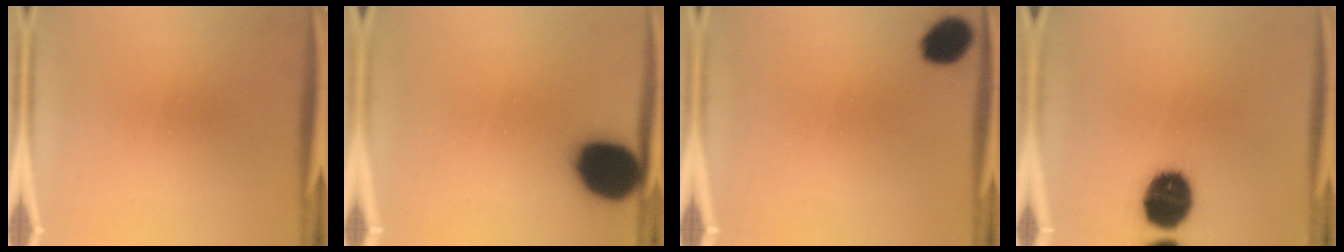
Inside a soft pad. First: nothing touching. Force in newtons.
{"total": 14.7}
{"total": 7.7}
{"total": 14.8}